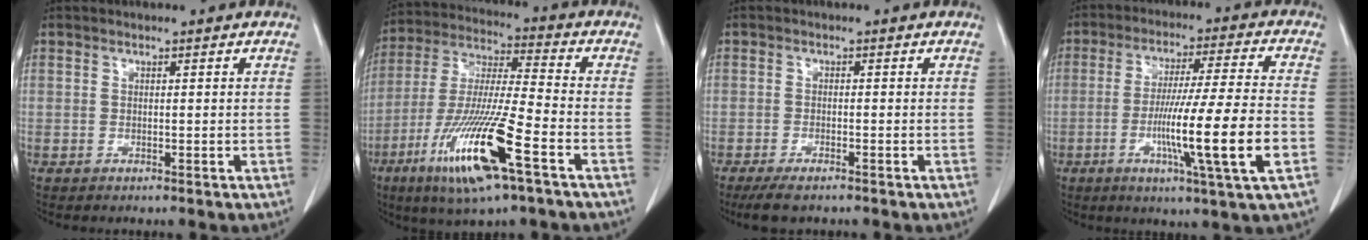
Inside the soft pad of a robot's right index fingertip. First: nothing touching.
{"total": 17.5, "force": [-8.1, 1.3, 15.5], "torque": [-0.328, -0.032, -0.150]}
{"total": 3.6, "force": [-2.7, 0.9, 2.2], "torque": [-0.044, -0.008, -0.044]}
{"total": 15.3, "force": [-4.3, -0.9, 14.7], "torque": [-0.260, -0.015, -0.076]}